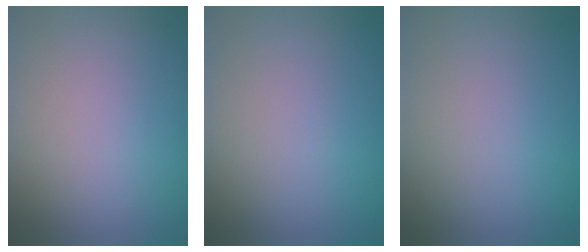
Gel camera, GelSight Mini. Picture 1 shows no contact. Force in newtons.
{"total": 0.0}
{"total": 0.0}